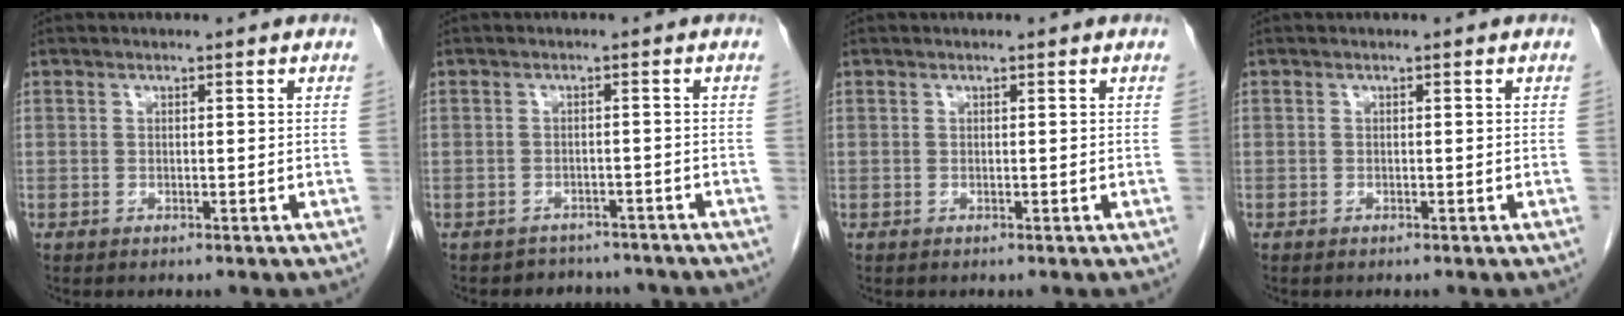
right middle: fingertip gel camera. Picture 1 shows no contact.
{"total": 5.5, "force": [-4.8, 2.6, 0.0], "torque": [0.005, 0.013, -0.055]}
{"total": 0.0}
{"total": 0.0}